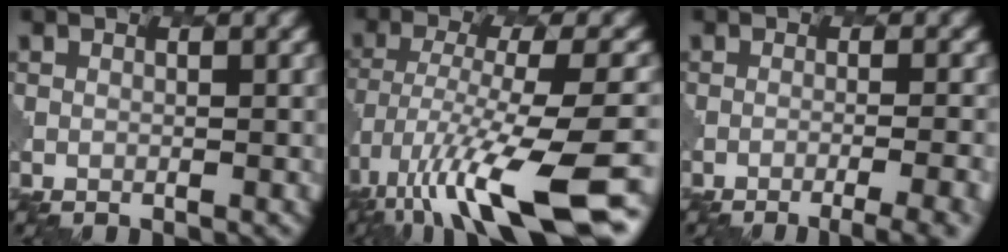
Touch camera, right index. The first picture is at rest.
{"total": 12.8, "force": [-7.1, 3.0, 10.3], "torque": [-0.201, -0.014, -0.110]}
{"total": 6.0, "force": [-3.9, 1.6, 4.3], "torque": [-0.037, -0.001, -0.040]}